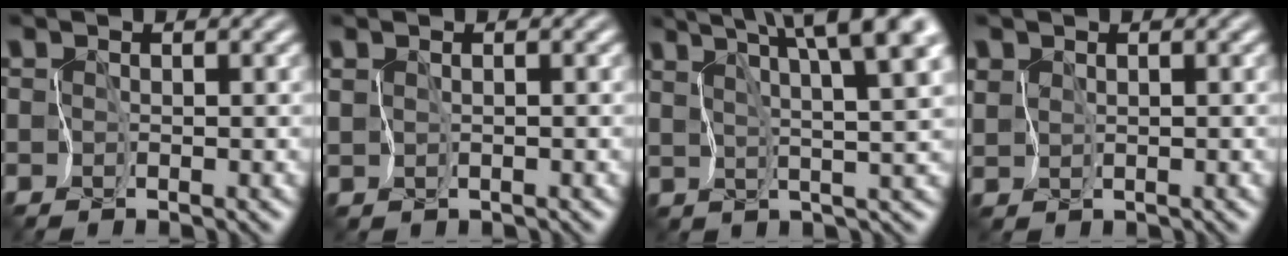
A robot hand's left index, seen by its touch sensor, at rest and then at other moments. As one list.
[{"total": 0.7, "force": [0.5, -0.4, -0.4], "torque": [0.008, -0.003, 0.014]}, {"total": 10.1, "force": [6.3, 1.5, 7.8], "torque": [-0.123, 0.011, 0.096]}, {"total": 3.0, "force": [2.2, 2.0, 0.8], "torque": [-0.030, 0.009, 0.035]}]